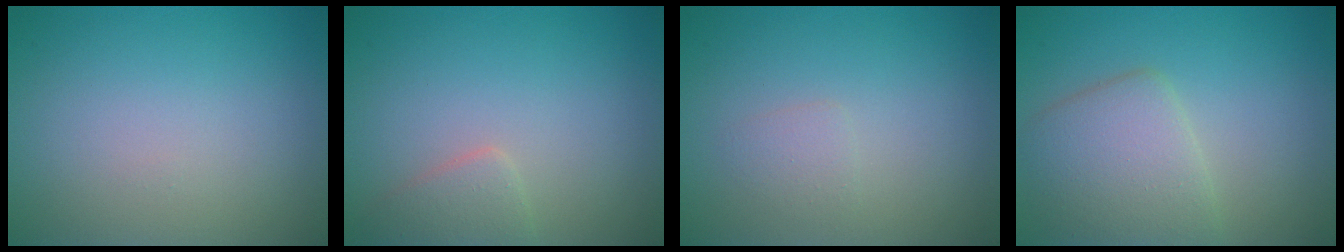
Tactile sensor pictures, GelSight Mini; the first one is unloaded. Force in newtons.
{"total": 1.8, "press": 1.8, "slide": 0.1}
{"total": 1.1, "press": 1.1, "slide": 0.0}
{"total": 4.6, "press": 4.6, "slide": 0.4}